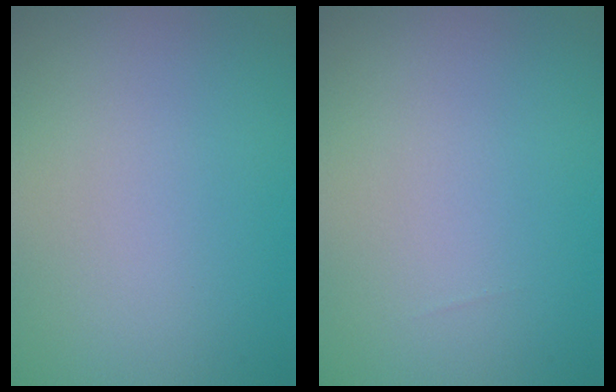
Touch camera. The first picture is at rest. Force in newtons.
{"total": 0.0}